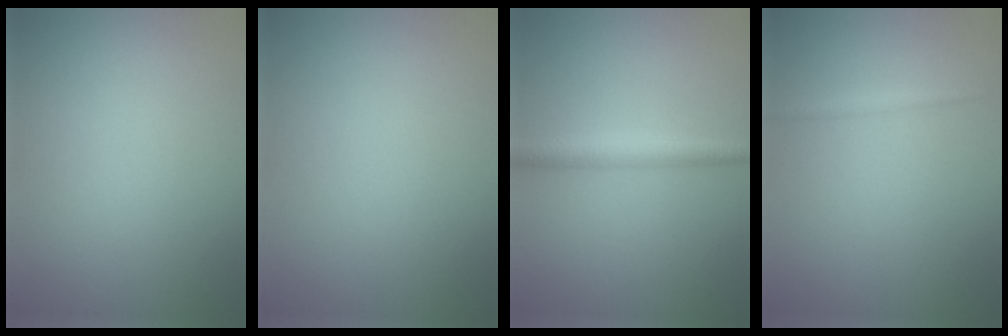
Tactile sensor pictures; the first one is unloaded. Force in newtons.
{"total": 0.0}
{"total": 2.5, "press": 2.5, "slide": 0.0}
{"total": 0.7, "press": 0.7, "slide": 0.1}